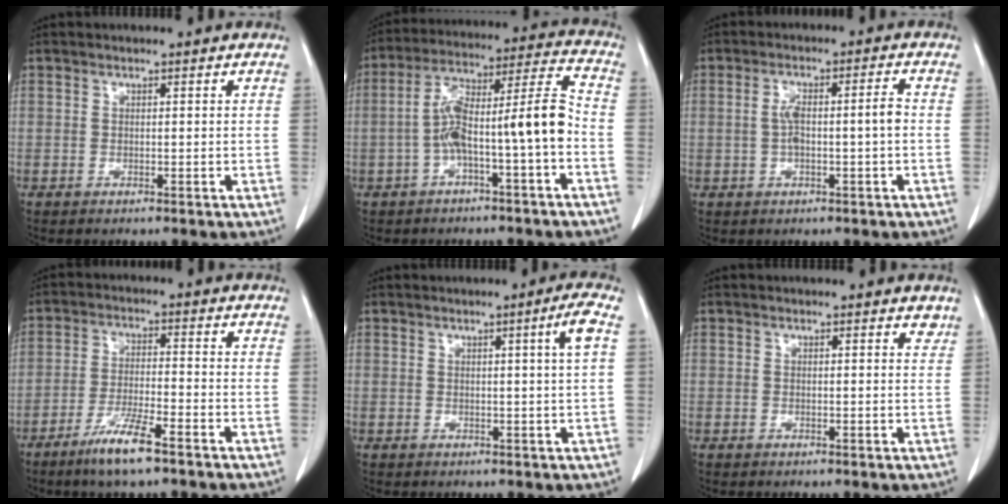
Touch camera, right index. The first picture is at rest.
{"total": 11.9, "force": [-3.2, 0.7, 11.5], "torque": [-0.197, 0.045, -0.054]}
{"total": 5.0, "force": [-0.4, 0.7, 5.0], "torque": [-0.098, 0.017, -0.005]}
{"total": 7.3, "force": [-4.9, 0.4, 5.4], "torque": [-0.108, -0.013, -0.093]}
{"total": 3.2, "force": [0.8, -1.0, 2.9], "torque": [-0.043, -0.005, 0.014]}
{"total": 2.0, "force": [1.8, 0.7, 0.6], "torque": [-0.002, -0.006, 0.010]}